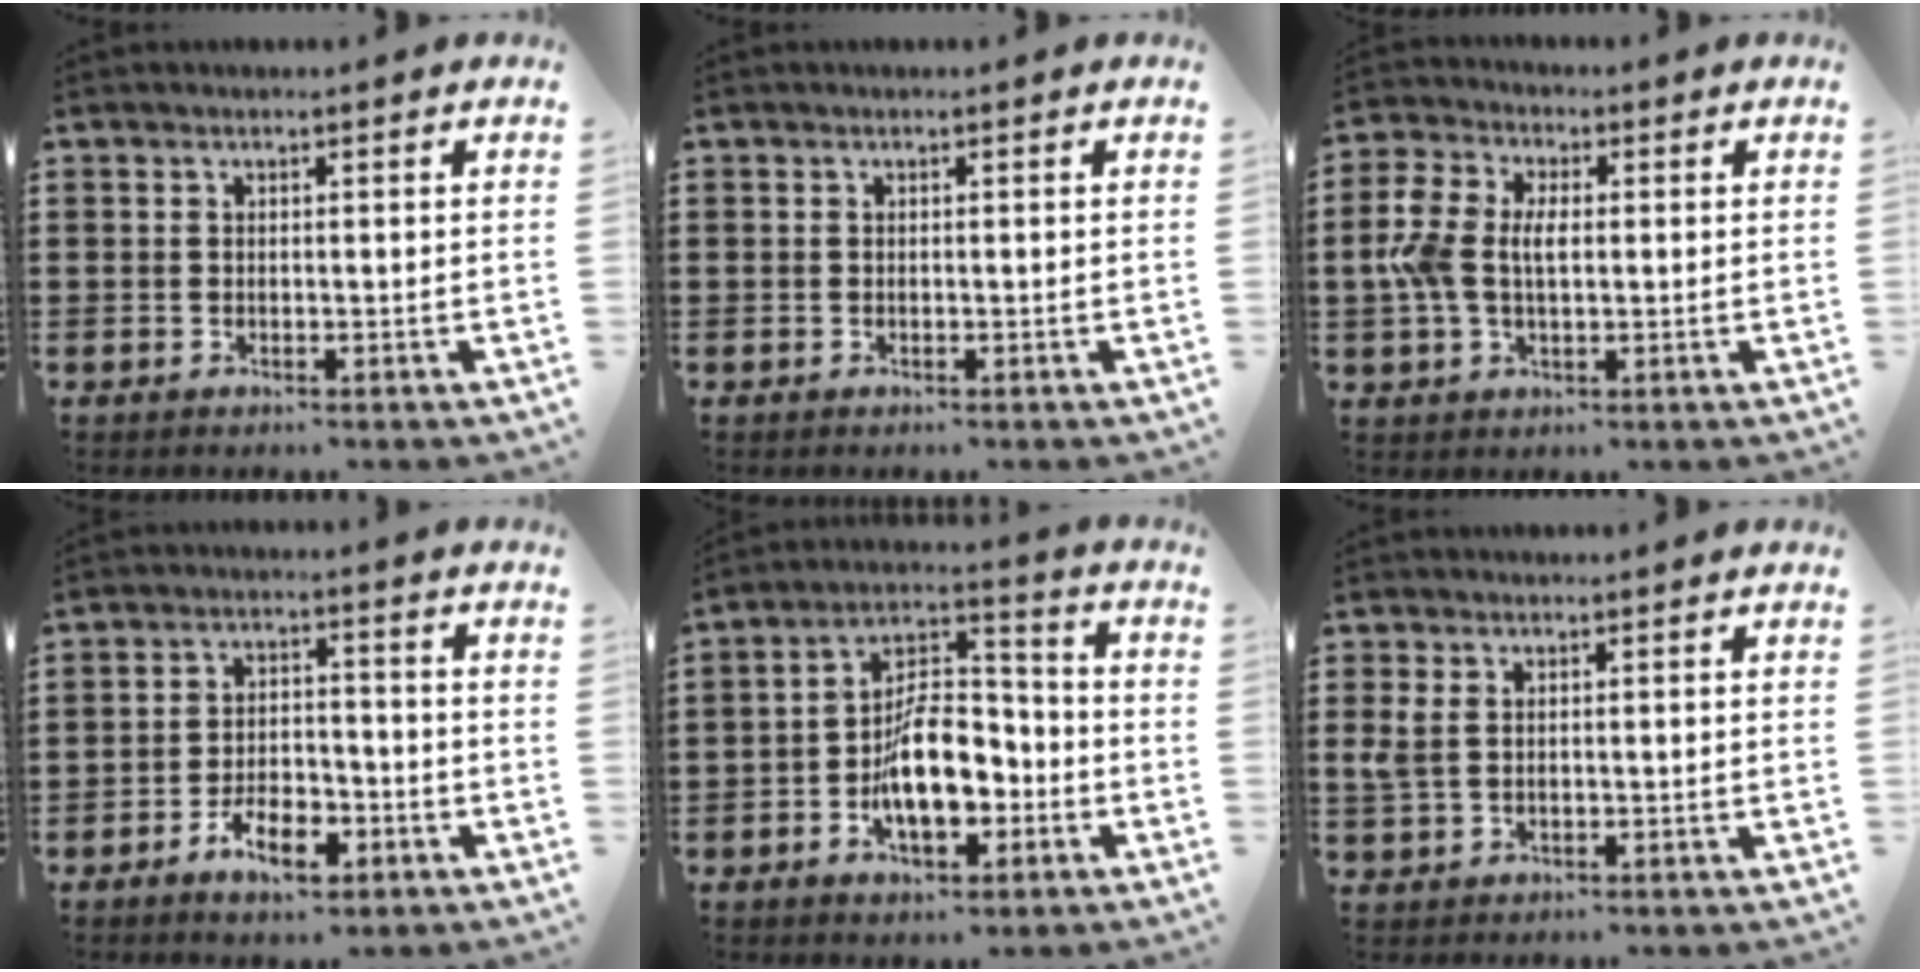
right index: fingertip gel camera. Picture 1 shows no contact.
{"total": 0.0}
{"total": 6.3, "force": [-0.2, 3.9, 5.0], "torque": [-0.127, 0.003, -0.013]}
{"total": 6.5, "force": [-3.8, 2.9, 4.4], "torque": [-0.083, 0.008, -0.070]}
{"total": 10.6, "force": [-3.5, 5.6, 8.3], "torque": [-0.148, 0.000, -0.063]}
{"total": 2.5, "force": [0.4, 1.5, 2.0], "torque": [-0.058, 0.001, 0.002]}